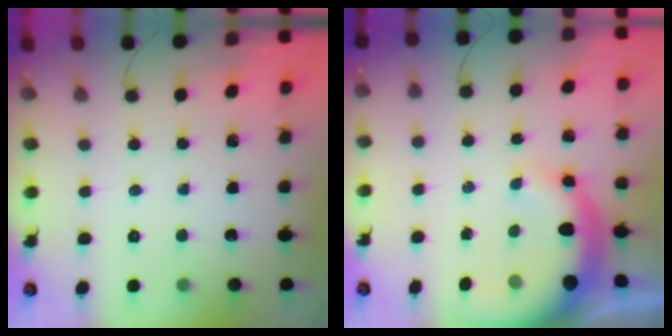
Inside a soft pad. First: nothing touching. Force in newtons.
{"total": 11.6, "press": 11.4, "slide": 2.3}